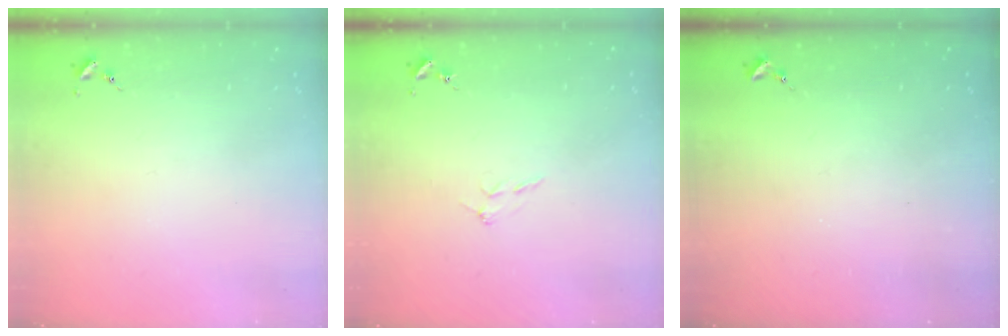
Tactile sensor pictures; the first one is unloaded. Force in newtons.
{"total": 5.0, "press": 5.0, "slide": 0.9}
{"total": 0.0}